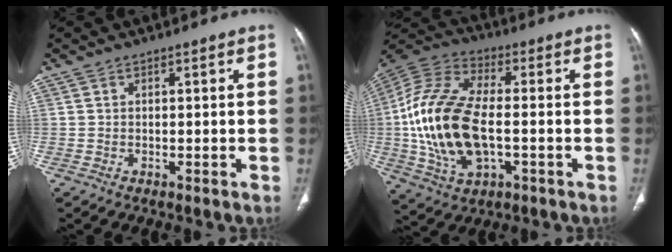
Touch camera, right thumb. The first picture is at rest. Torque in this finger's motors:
{"motor_torque": [-0.34, 2.08, 2.21, -0.04, 0.71]}